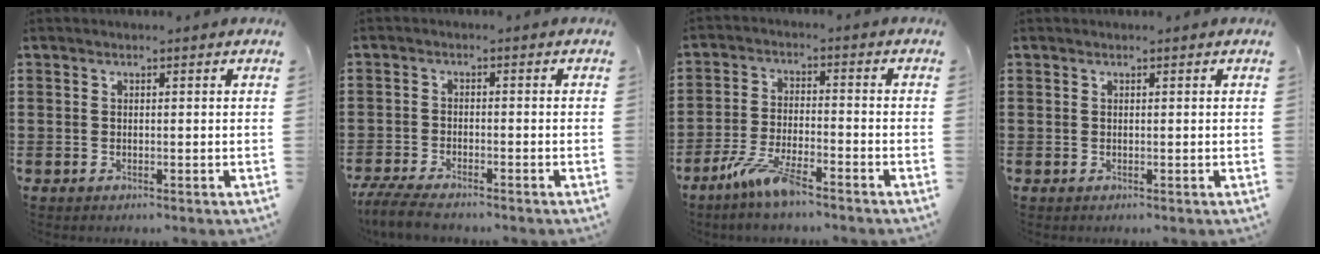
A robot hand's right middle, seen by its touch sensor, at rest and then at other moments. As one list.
[{"total": 4.4, "force": [-4.0, 0.7, 1.6], "torque": [-0.046, -0.009, -0.084]}, {"total": 6.9, "force": [-5.0, 1.2, 4.7], "torque": [-0.106, -0.010, -0.096]}, {"total": 0.0}]